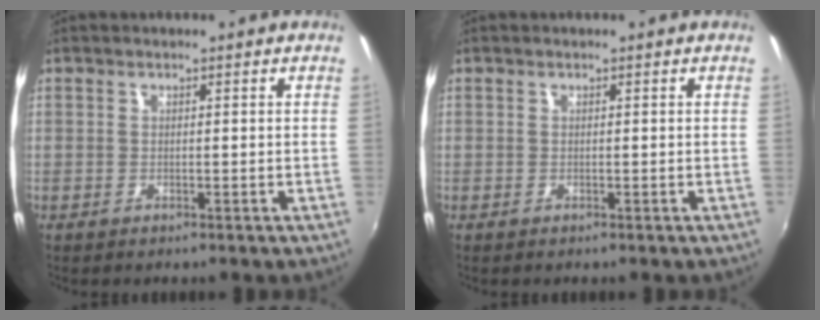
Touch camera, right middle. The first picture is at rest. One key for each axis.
{"total": 0.0}